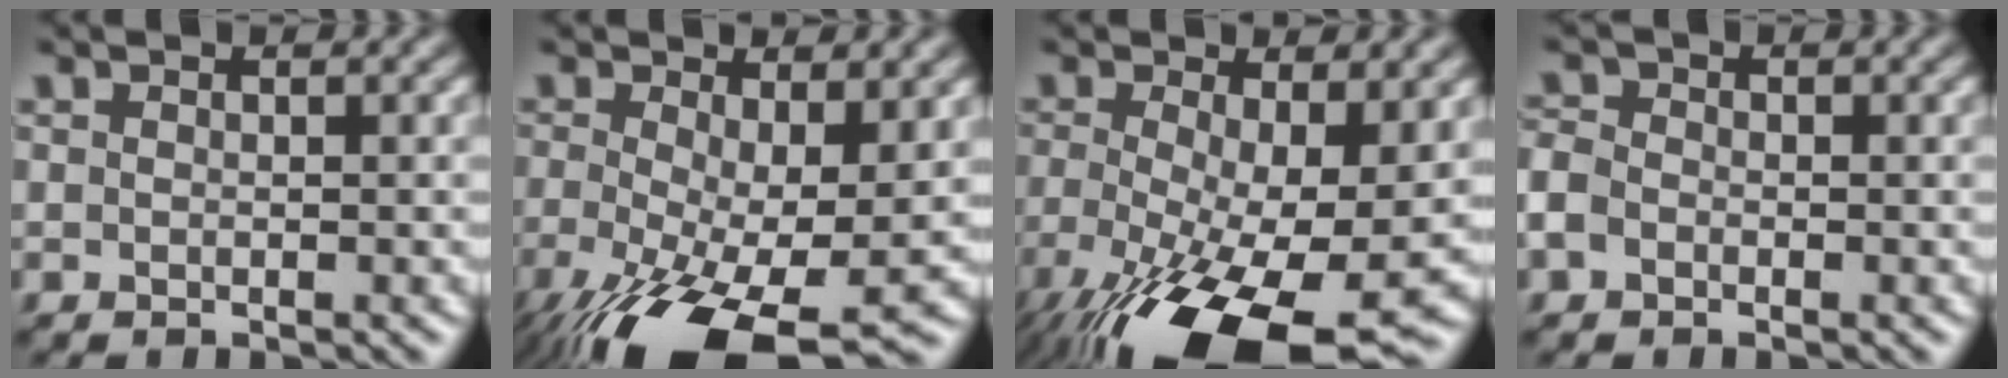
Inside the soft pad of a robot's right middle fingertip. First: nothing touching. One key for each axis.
{"total": 13.2, "fx": -5.0, "fy": 5.2, "fz": 11.1, "tx": -0.214, "ty": -0.044, "tz": -0.074}
{"total": 15.7, "fx": -6.1, "fy": 6.1, "fz": 13.2, "tx": -0.239, "ty": -0.047, "tz": -0.089}
{"total": 2.0, "fx": -0.9, "fy": 1.5, "fz": 1.0, "tx": -0.019, "ty": 0.002, "tz": -0.027}